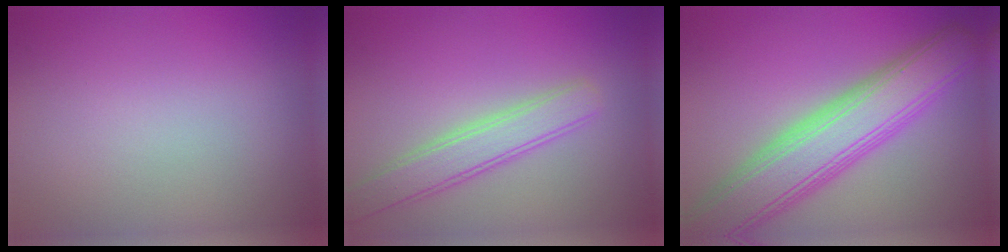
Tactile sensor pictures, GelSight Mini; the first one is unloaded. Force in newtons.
{"total": 3.7, "press": 3.7, "slide": 0.2}
{"total": 8.8, "press": 8.8, "slide": 0.5}